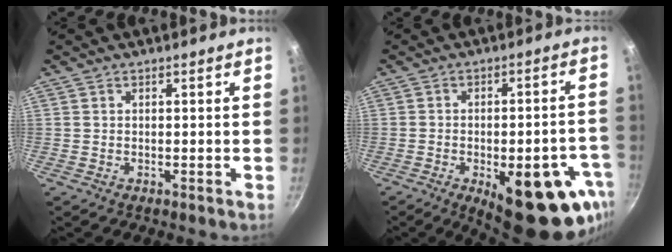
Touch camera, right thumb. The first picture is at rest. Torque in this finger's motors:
{"motor_torque": [2.64, 2.36, 0.19, -0.22, 0.35]}